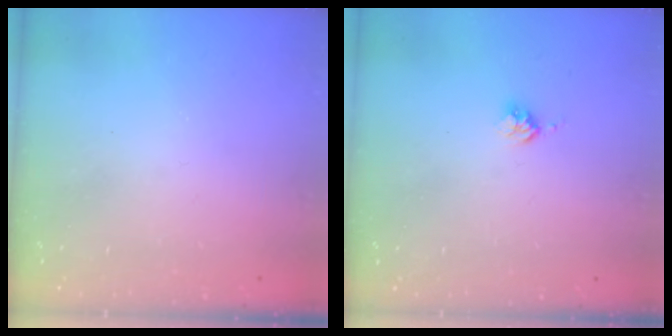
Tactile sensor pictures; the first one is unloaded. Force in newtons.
{"total": 2.5, "press": 2.5, "slide": 0.3}